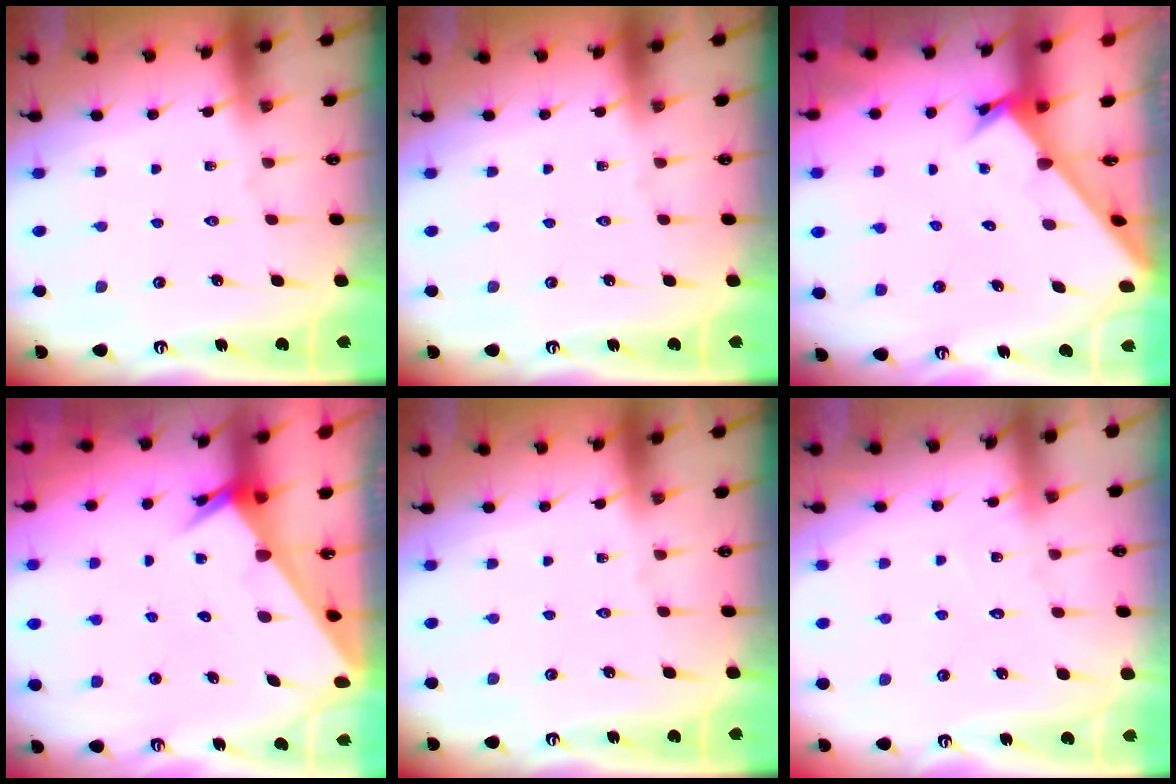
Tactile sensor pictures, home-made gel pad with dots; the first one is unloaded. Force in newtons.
{"total": 0.0}
{"total": 2.6, "press": 2.6, "slide": 0.3}
{"total": 2.4, "press": 2.4, "slide": 0.1}
{"total": 0.0}
{"total": 5.4, "press": 5.4, "slide": 0.4}